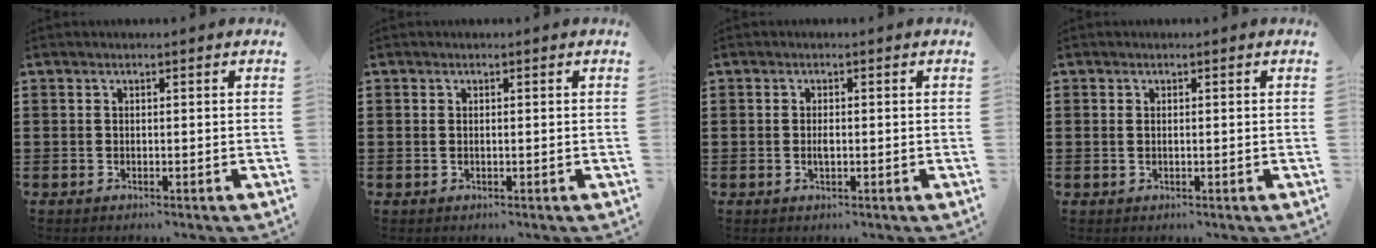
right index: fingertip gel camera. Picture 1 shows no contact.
{"total": 0.6, "force": [0.1, 0.2, 0.6], "torque": [-0.013, 0.000, 0.002]}
{"total": 1.4, "force": [-0.2, 0.6, 1.3], "torque": [-0.024, 0.002, -0.004]}
{"total": 0.8, "force": [0.1, 0.3, 0.7], "torque": [-0.016, 0.001, 0.002]}